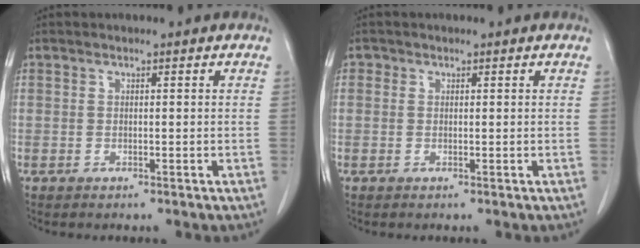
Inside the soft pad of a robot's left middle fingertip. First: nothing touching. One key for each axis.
{"total": 0.5, "fx": 0.2, "fy": 0.5, "fz": 0.1, "tx": 0.003, "ty": 0.001, "tz": 0.003}